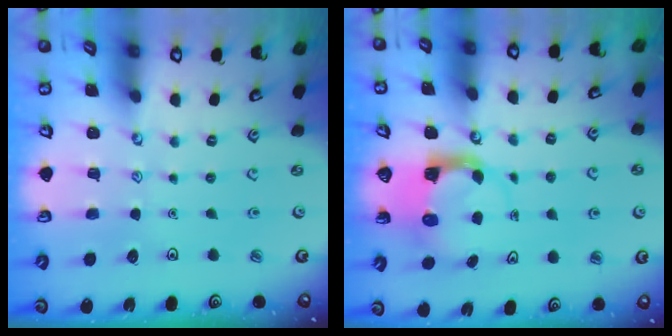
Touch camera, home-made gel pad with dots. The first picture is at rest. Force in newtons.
{"total": 3.7, "press": 3.7, "slide": 0.5}